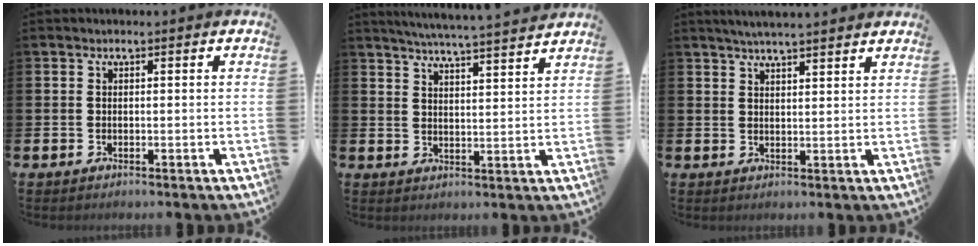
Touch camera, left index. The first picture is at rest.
{"total": 5.5, "force": [5.3, -0.8, 1.1], "torque": [-0.035, -0.036, 0.092]}
{"total": 3.9, "force": [3.8, -0.1, 1.0], "torque": [-0.024, -0.011, 0.067]}